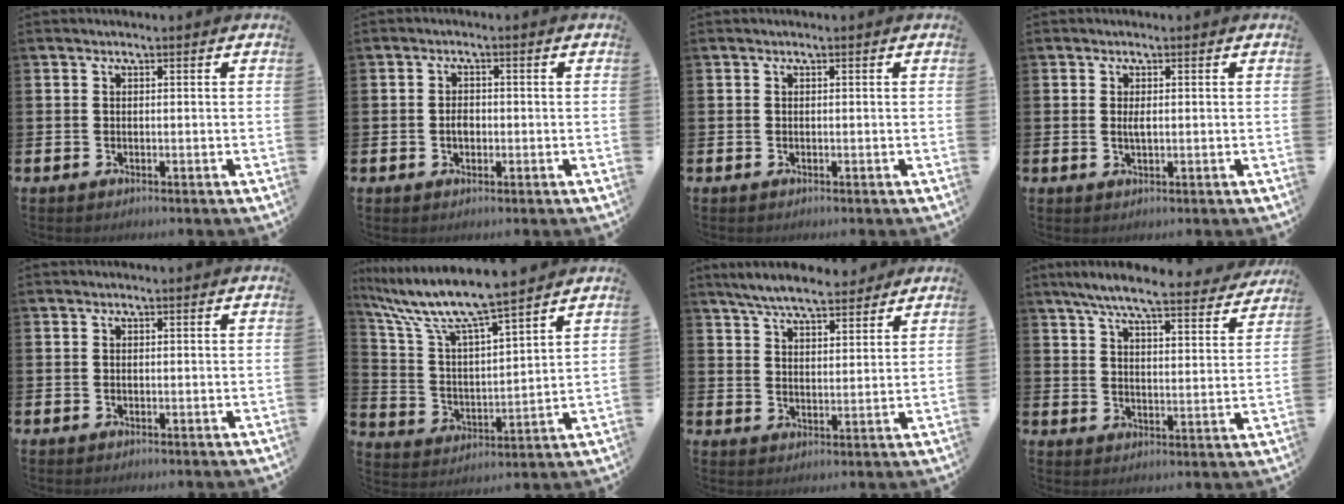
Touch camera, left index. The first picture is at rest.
{"total": 2.0, "force": [-0.4, 1.4, 1.4], "torque": [-0.012, 0.000, -0.011]}
{"total": 0.0}
{"total": 1.3, "force": [0.2, 0.4, 1.2], "torque": [-0.018, -0.001, 0.001]}
{"total": 0.0}
{"total": 9.7, "force": [8.7, 0.9, 4.2], "torque": [-0.125, -0.052, 0.150]}
{"total": 6.6, "force": [6.2, 1.4, 2.0], "torque": [-0.048, -0.024, 0.110]}
{"total": 7.3, "force": [6.7, 0.5, 2.9], "torque": [-0.069, -0.040, 0.113]}